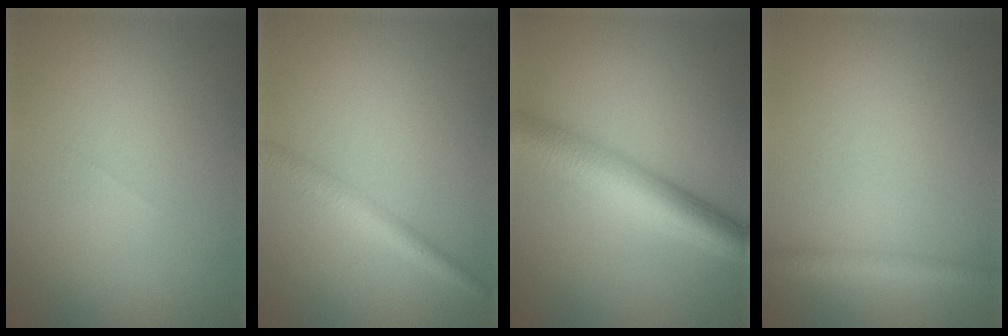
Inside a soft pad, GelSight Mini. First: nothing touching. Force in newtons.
{"total": 2.6, "press": 2.6, "slide": 0.0}
{"total": 6.8, "press": 6.8, "slide": 0.2}
{"total": 1.7, "press": 1.7, "slide": 0.1}